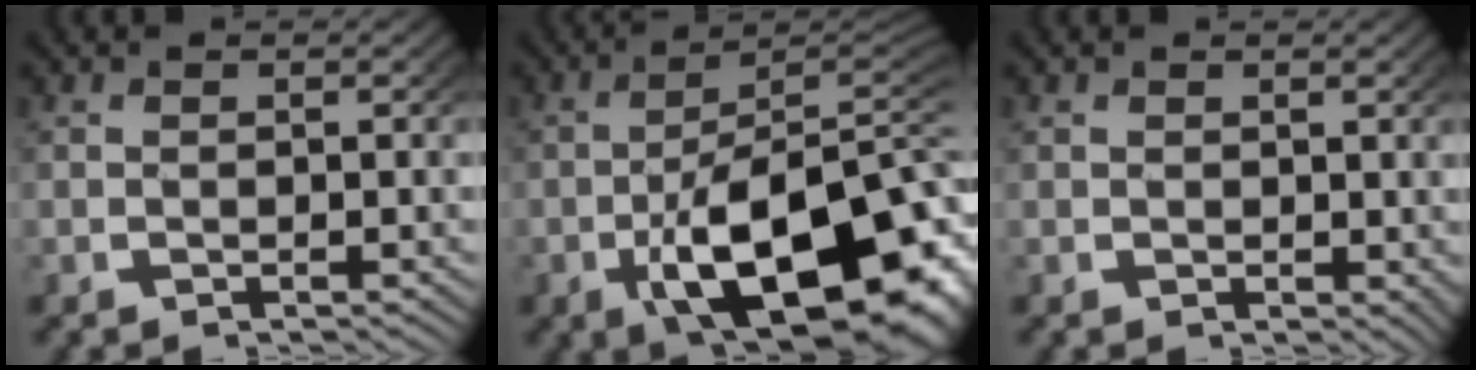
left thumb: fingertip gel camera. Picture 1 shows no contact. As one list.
[{"total": 17.5, "force": [-3.6, 10.3, 13.6], "torque": [-0.215, -0.069, -0.023]}, {"total": 1.0, "force": [0.5, 0.7, 0.6], "torque": [0.001, -0.005, 0.016]}]